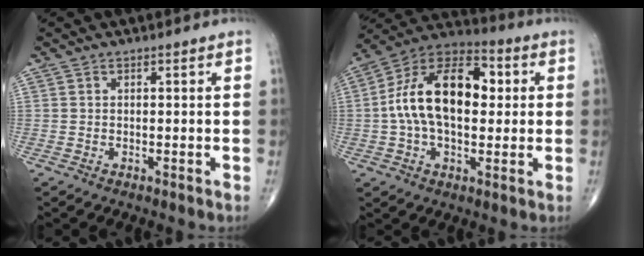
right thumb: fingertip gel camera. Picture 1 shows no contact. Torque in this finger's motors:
{"motor_torque": [2.01, 2.14, 1.61, -0.10, 0.45]}